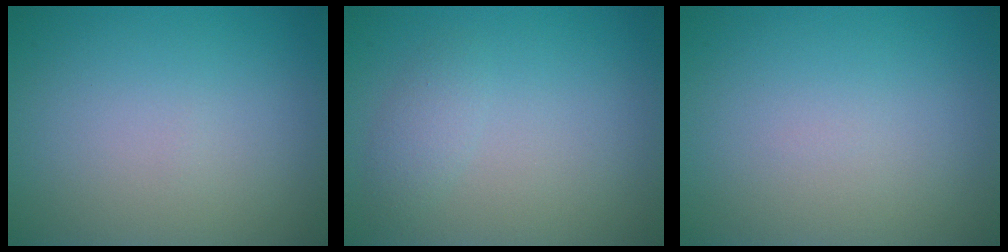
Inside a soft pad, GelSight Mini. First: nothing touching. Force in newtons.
{"total": 1.5, "press": 1.5, "slide": 0.1}
{"total": 0.0}